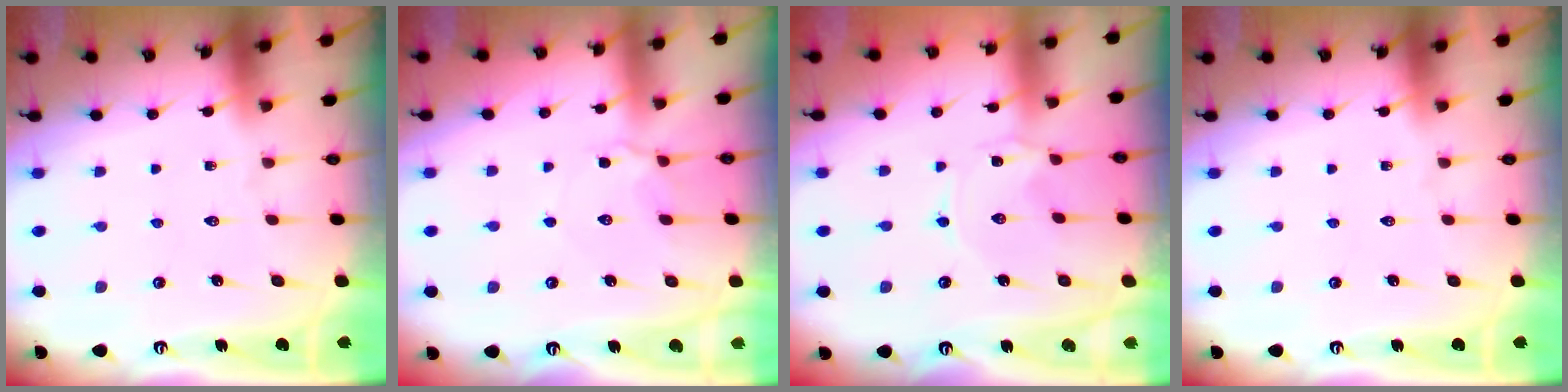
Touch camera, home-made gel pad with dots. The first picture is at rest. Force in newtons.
{"total": 4.4, "press": 4.4, "slide": 0.7}
{"total": 0.0}
{"total": 0.0}